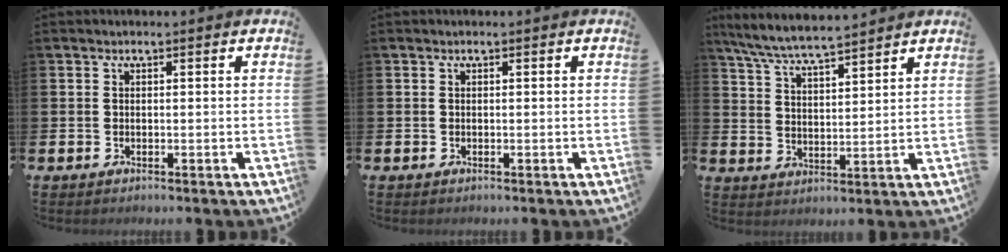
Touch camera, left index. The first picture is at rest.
{"total": 0.0}
{"total": 6.5, "force": [6.2, 0.2, 1.8], "torque": [-0.058, -0.033, 0.110]}